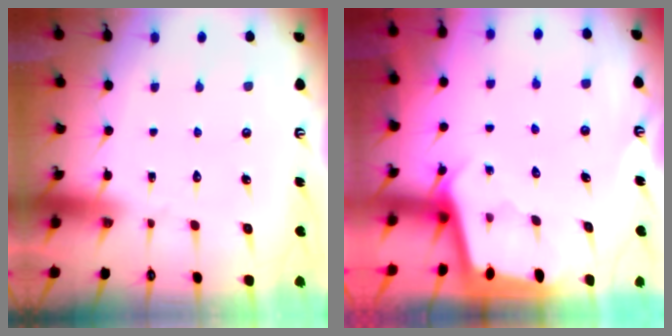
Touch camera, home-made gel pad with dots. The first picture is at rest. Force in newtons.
{"total": 1.9, "press": 1.9, "slide": 0.1}